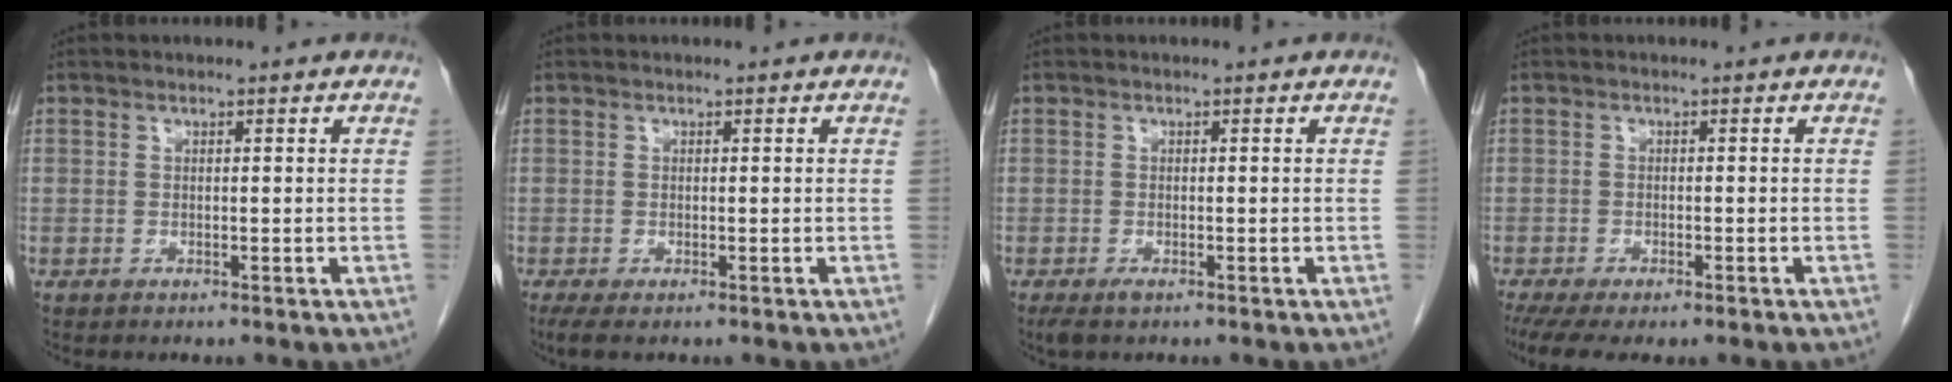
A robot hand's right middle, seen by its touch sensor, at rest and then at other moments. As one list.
[{"total": 2.0, "force": [-1.3, 0.5, 1.5], "torque": [-0.026, -0.008, -0.021]}, {"total": 1.9, "force": [-1.2, 0.6, 1.4], "torque": [-0.029, -0.006, -0.017]}, {"total": 7.9, "force": [-5.8, 2.2, 4.9], "torque": [-0.081, -0.013, -0.090]}]